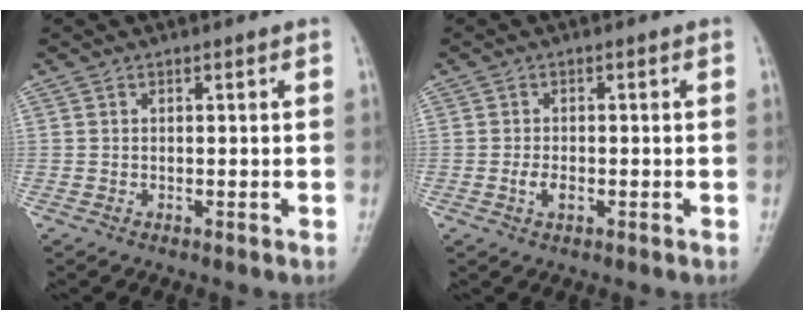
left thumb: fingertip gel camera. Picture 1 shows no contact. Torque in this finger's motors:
{"motor_torque": [-0.04, 0.21, 0.58, 0.37, 0.00]}